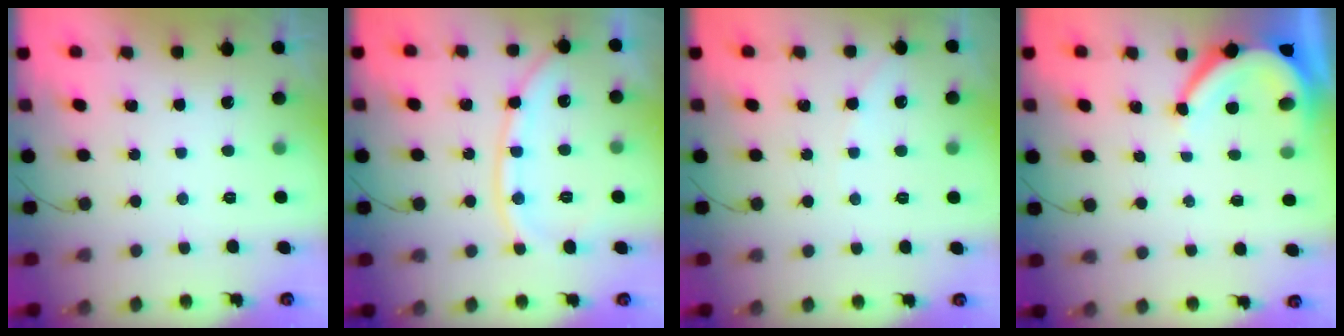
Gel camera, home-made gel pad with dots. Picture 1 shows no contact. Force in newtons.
{"total": 12.0, "press": 11.9, "slide": 1.4}
{"total": 4.4, "press": 4.4, "slide": 0.3}
{"total": 7.0, "press": 7.0, "slide": 0.4}